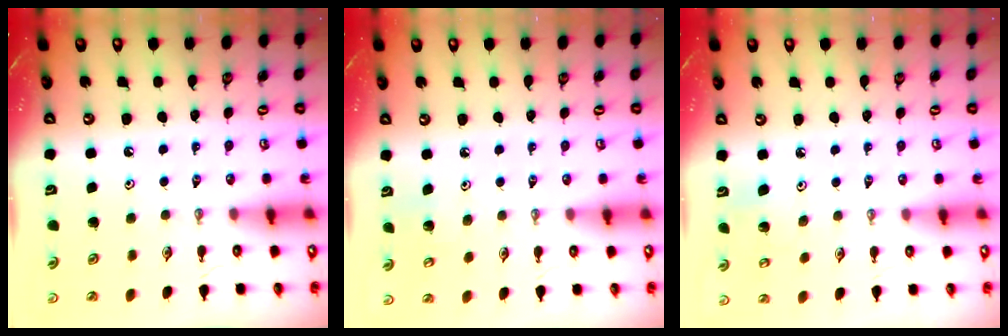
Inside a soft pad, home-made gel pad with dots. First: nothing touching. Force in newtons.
{"total": 4.2, "press": 4.2, "slide": 0.4}
{"total": 4.8, "press": 4.7, "slide": 0.9}